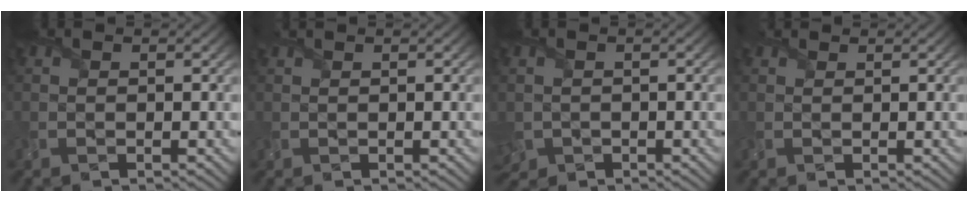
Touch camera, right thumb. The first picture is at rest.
{"total": 0.6, "force": [0.6, 0.0, 0.2], "torque": [-0.008, 0.006, 0.014]}
{"total": 2.5, "force": [-1.0, 2.2, 0.7], "torque": [-0.027, -0.018, -0.023]}
{"total": 0.9, "force": [0.8, 0.2, 0.1], "torque": [-0.007, 0.004, 0.019]}